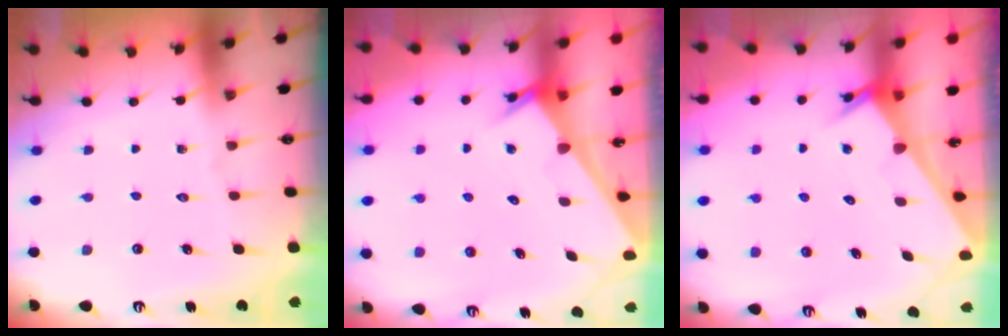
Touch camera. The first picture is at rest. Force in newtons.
{"total": 2.5, "press": 2.5, "slide": 0.1}
{"total": 2.5, "press": 2.5, "slide": 0.1}